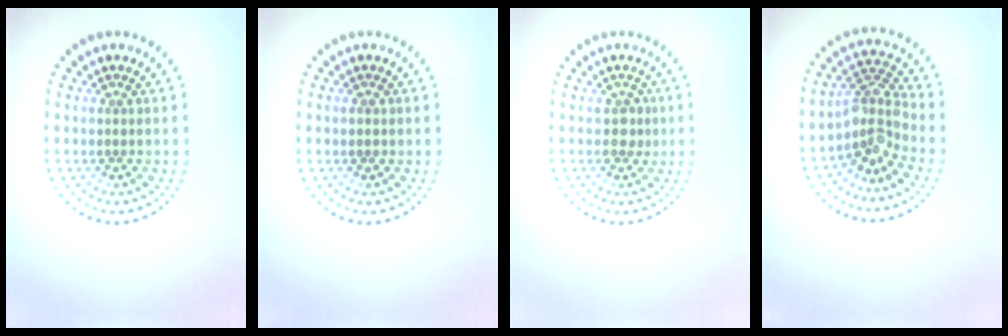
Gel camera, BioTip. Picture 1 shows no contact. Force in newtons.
{"total": 0.9, "press": 0.9, "slide": 0.3}
{"total": 1.2, "press": 1.1, "slide": 0.5}
{"total": 3.7, "press": 2.6, "slide": 2.6}